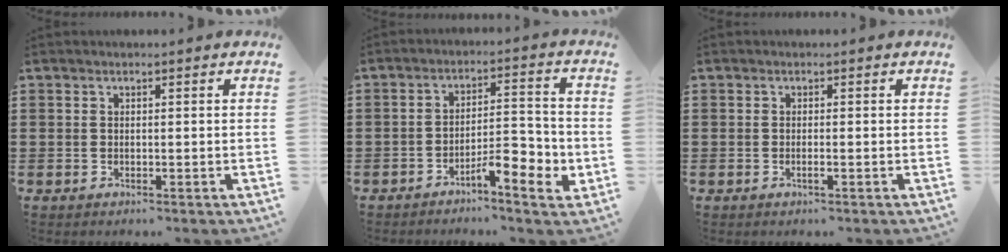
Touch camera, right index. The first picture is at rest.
{"total": 6.9, "force": [-3.9, 1.7, 5.4], "torque": [-0.077, 0.002, -0.068]}
{"total": 0.9, "force": [-0.4, -0.1, 0.7], "torque": [-0.013, -0.005, -0.007]}